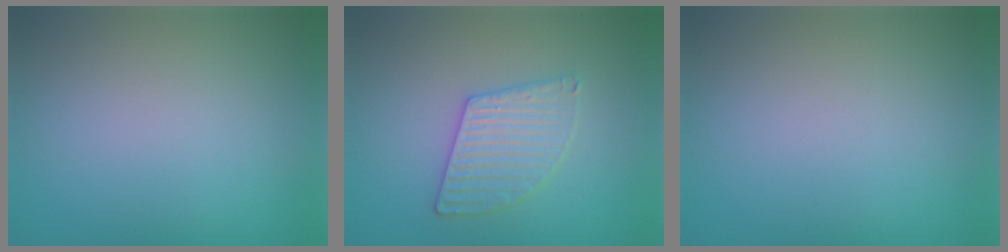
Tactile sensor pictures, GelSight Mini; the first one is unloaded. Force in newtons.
{"total": 3.0, "press": 3.0, "slide": 0.2}
{"total": 0.0}